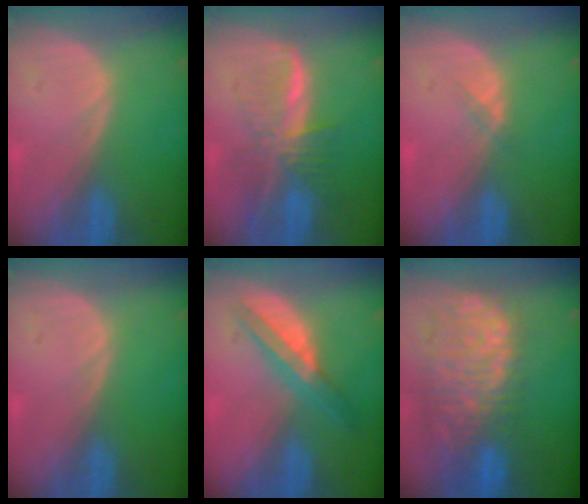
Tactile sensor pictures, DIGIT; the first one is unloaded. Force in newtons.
{"total": 8.2, "press": 6.9, "slide": 4.4}
{"total": 1.3, "press": 0.9, "slide": 0.9}
{"total": 0.0}
{"total": 6.0, "press": 5.4, "slide": 2.7}
{"total": 12.4, "press": 10.2, "slide": 7.1}